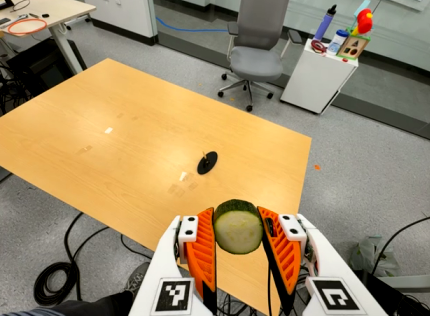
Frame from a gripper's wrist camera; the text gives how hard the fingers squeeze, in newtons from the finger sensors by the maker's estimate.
{"total": 13.5, "left": 13.7, "right": 13.2}